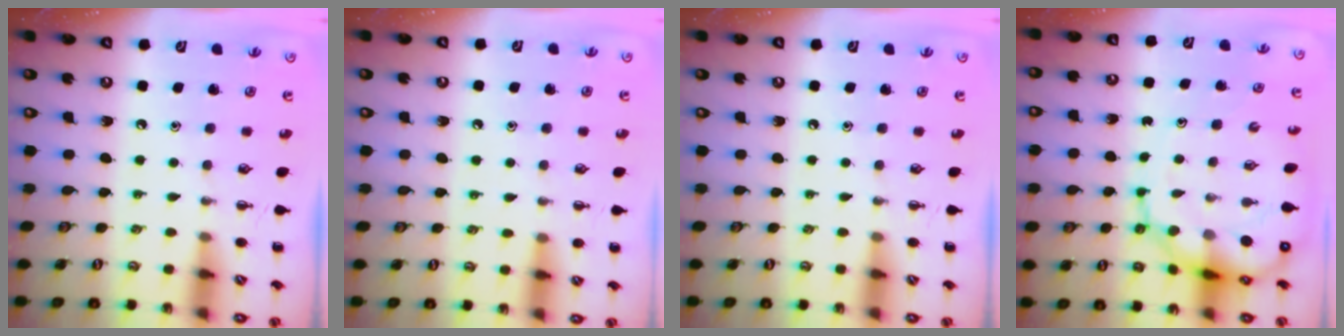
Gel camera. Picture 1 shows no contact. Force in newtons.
{"total": 7.4, "press": 6.9, "slide": 2.6}
{"total": 0.0}
{"total": 13.1, "press": 12.6, "slide": 3.8}